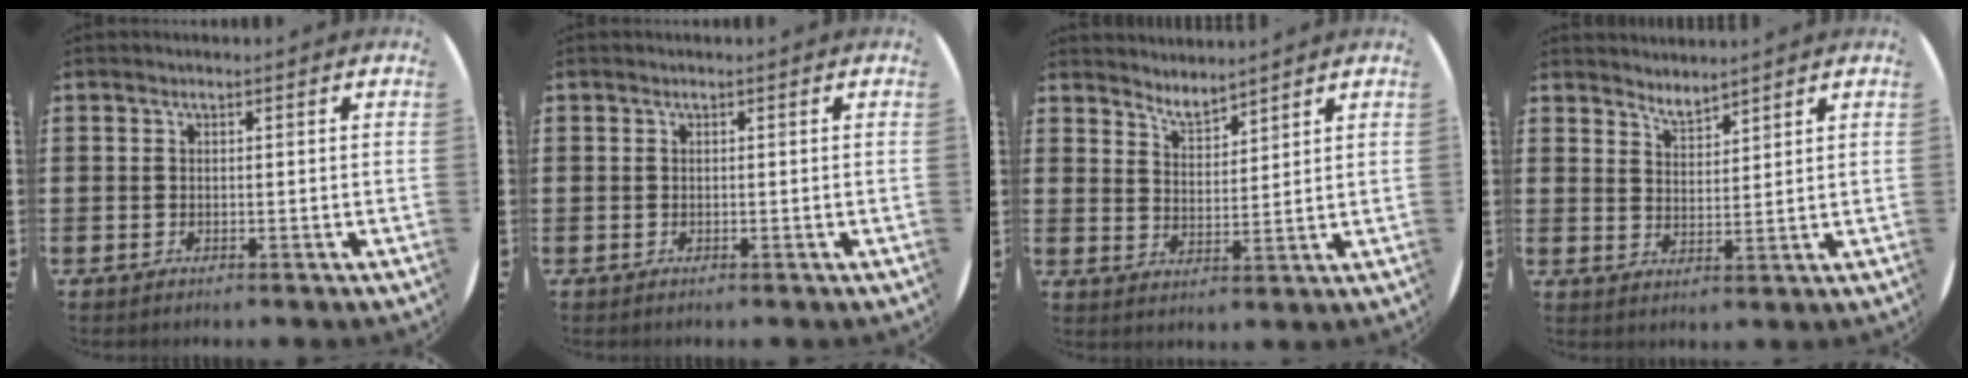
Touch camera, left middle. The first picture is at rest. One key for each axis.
{"total": 0.0}
{"total": 3.8, "fx": 3.8, "fy": 0.4, "fz": 0.2, "tx": -0.013, "ty": -0.019, "tz": 0.070}
{"total": 3.1, "fx": 3.1, "fy": 0.2, "fz": -0.1, "tx": -0.004, "ty": -0.014, "tz": 0.058}